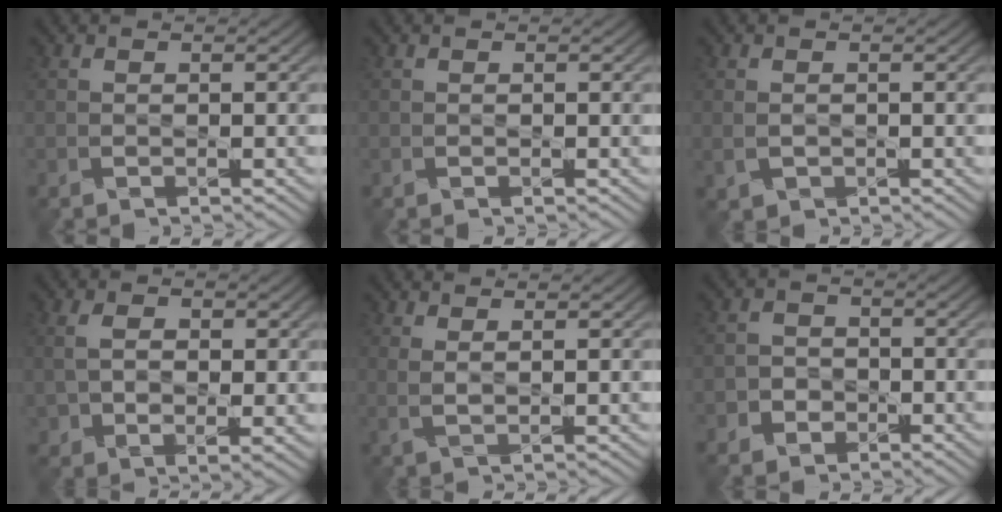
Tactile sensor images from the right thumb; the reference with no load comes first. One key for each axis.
{"total": 0.0}
{"total": 1.5, "fx": -0.2, "fy": 1.2, "fz": 0.9, "tx": -0.025, "ty": -0.007, "tz": -0.001}
{"total": 5.5, "fx": 1.0, "fy": 3.5, "fz": 4.1, "tx": -0.085, "ty": -0.010, "tz": 0.027}
{"total": 2.2, "fx": 1.4, "fy": 0.5, "fz": 1.6, "tx": -0.035, "ty": 0.001, "tz": 0.028}
{"total": 2.6, "fx": -1.2, "fy": 2.2, "fz": 0.8, "tx": -0.005, "ty": 0.000, "tz": -0.028}